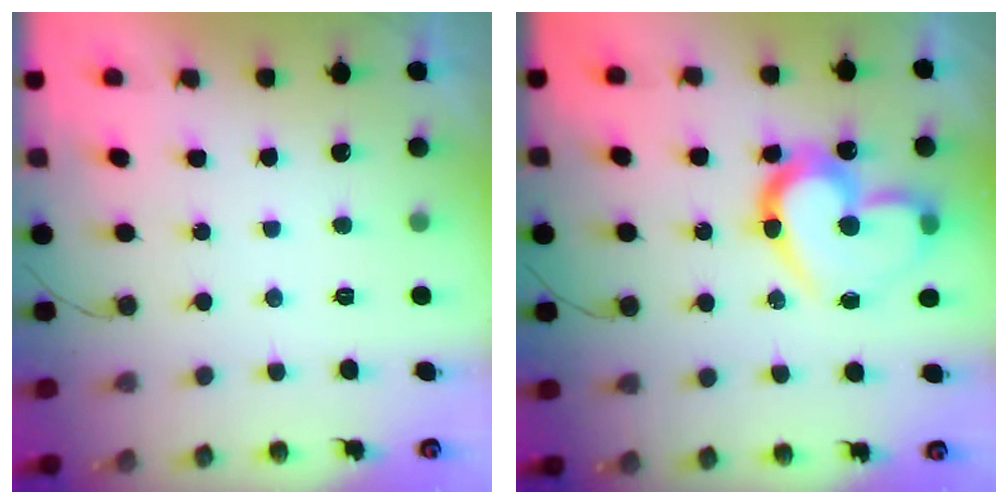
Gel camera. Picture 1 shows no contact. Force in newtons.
{"total": 17.6, "press": 17.5, "slide": 1.6}